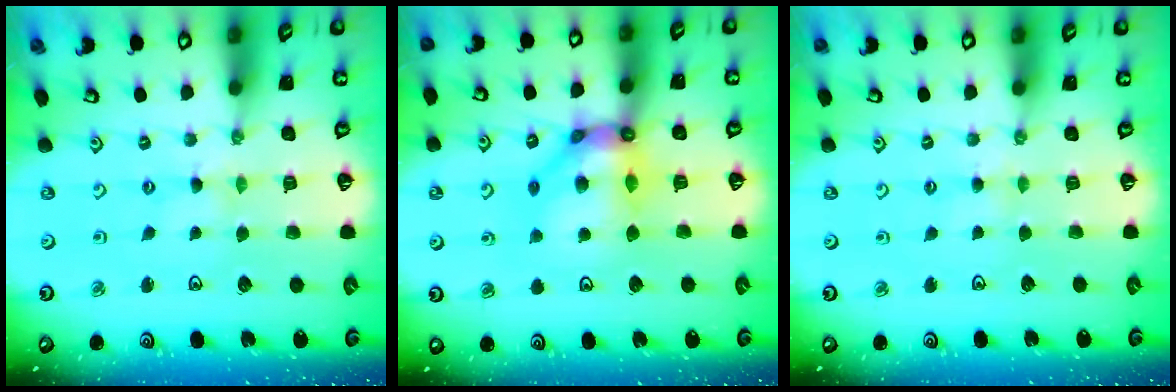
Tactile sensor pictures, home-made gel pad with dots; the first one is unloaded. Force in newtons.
{"total": 12.4, "press": 12.4, "slide": 1.3}
{"total": 3.1, "press": 3.0, "slide": 0.4}